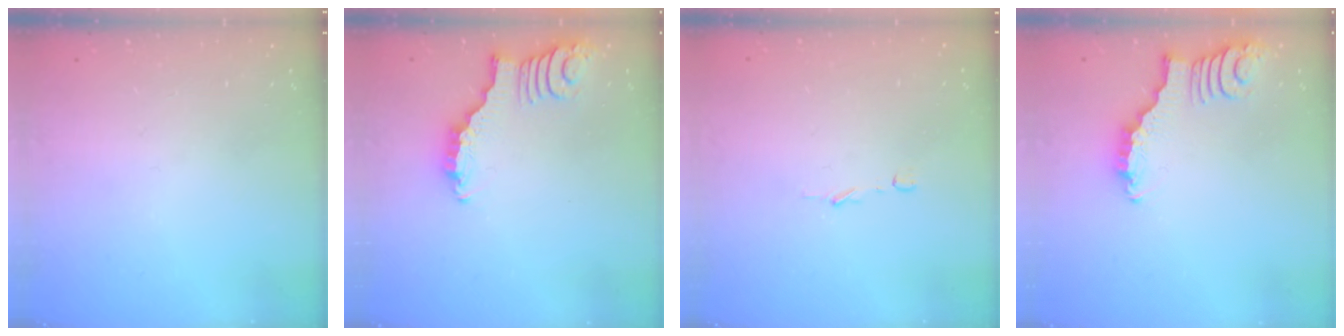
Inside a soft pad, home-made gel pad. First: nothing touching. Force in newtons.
{"total": 2.9, "press": 2.9, "slide": 0.4}
{"total": 2.8, "press": 2.8, "slide": 0.2}
{"total": 2.9, "press": 2.8, "slide": 0.4}